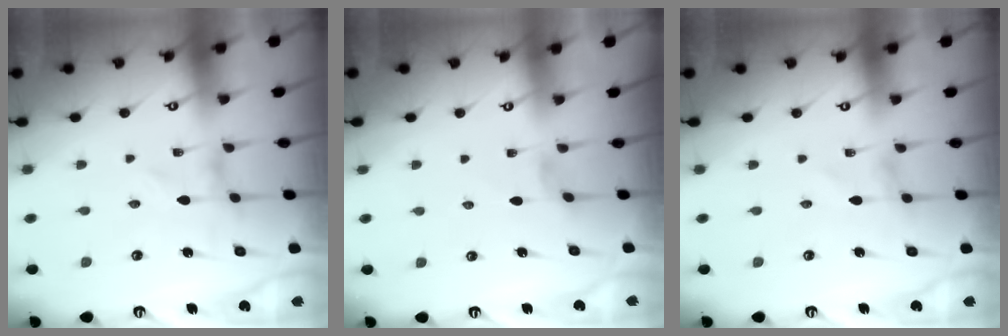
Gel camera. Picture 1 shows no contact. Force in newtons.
{"total": 1.1, "press": 1.1, "slide": 0.3}
{"total": 1.0, "press": 1.0, "slide": 0.1}